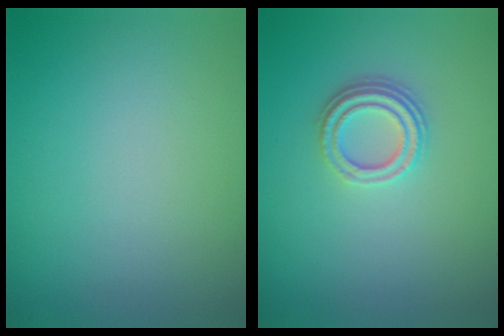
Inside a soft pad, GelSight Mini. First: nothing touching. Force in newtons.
{"total": 3.2, "press": 2.4, "slide": 2.1}